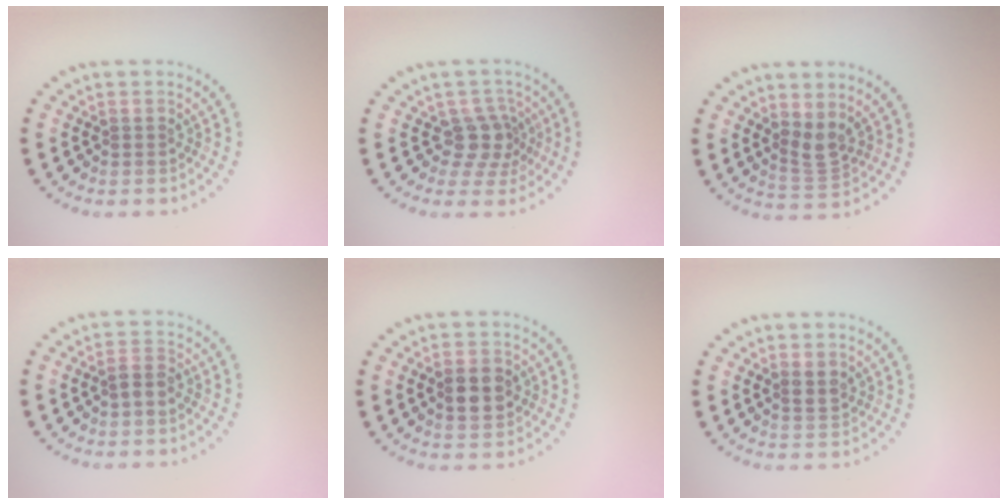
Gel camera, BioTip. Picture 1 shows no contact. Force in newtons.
{"total": 2.9, "press": 2.4, "slide": 1.7}
{"total": 2.2, "press": 1.7, "slide": 1.4}
{"total": 1.4, "press": 1.2, "slide": 0.7}
{"total": 3.7, "press": 3.7, "slide": 0.1}
{"total": 1.5, "press": 1.4, "slide": 0.5}